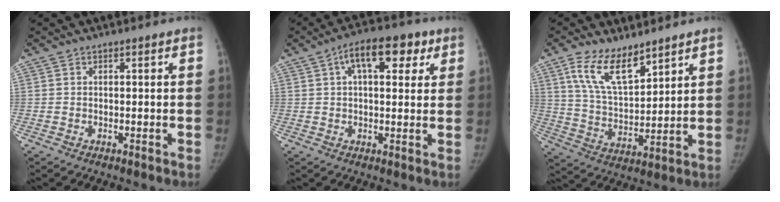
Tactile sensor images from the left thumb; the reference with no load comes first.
{"total": 11.6, "force": [4.9, 5.8, 8.8], "torque": [-0.103, 0.013, 0.068]}
{"total": 11.5, "force": [7.7, 4.9, 6.9], "torque": [-0.108, -0.047, 0.157]}